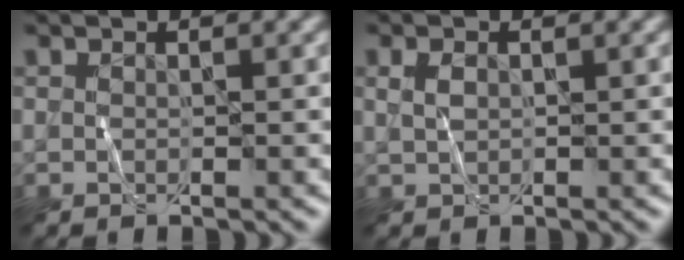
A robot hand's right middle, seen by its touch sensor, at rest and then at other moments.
{"total": 1.5, "force": [0.5, 1.0, 1.0], "torque": [-0.025, 0.003, 0.009]}